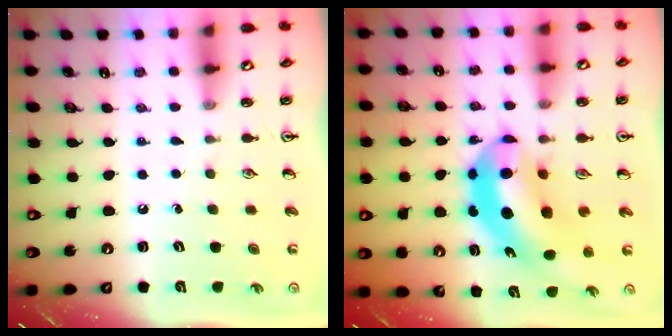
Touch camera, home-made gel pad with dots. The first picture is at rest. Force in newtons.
{"total": 10.1, "press": 9.6, "slide": 3.0}